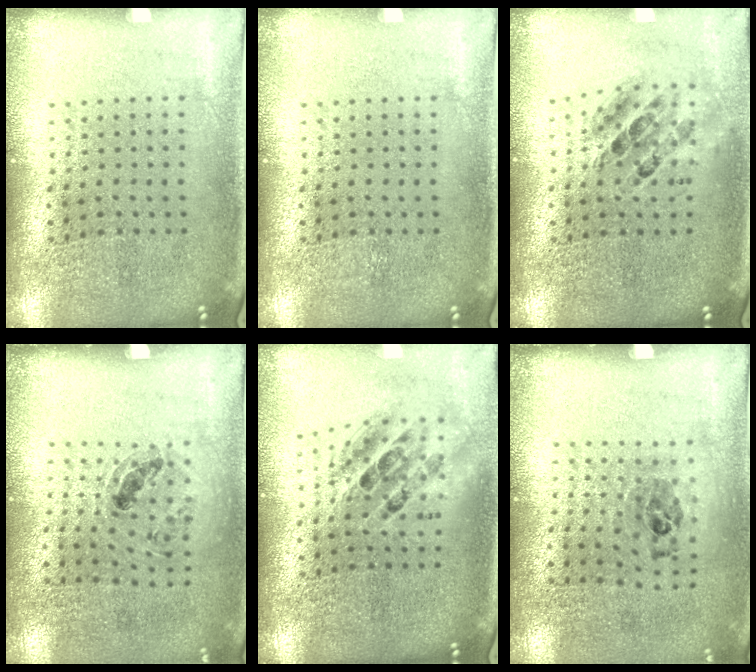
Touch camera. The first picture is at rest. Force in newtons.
{"total": 0.0}
{"total": 0.7, "press": 0.7, "slide": 0.1}
{"total": 1.0, "press": 0.9, "slide": 0.5}
{"total": 1.7, "press": 1.4, "slide": 1.0}
{"total": 1.1, "press": 0.7, "slide": 0.8}